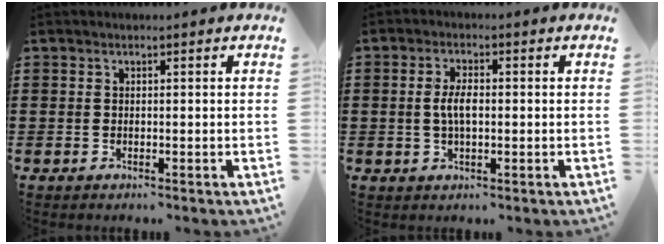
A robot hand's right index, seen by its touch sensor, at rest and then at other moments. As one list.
[{"total": 3.7, "force": [-0.1, 1.5, 3.4], "torque": [-0.073, 0.001, -0.006]}]